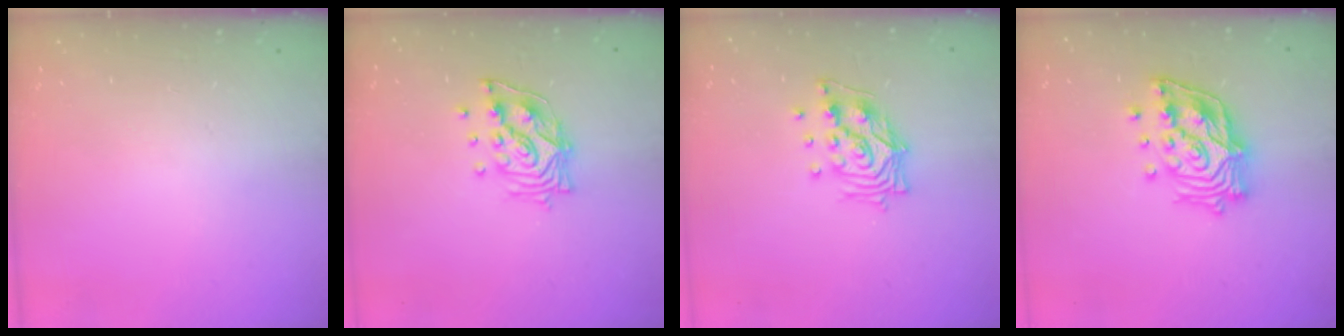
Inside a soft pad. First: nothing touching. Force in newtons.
{"total": 11.7, "press": 11.6, "slide": 1.4}
{"total": 13.1, "press": 13.0, "slide": 1.2}
{"total": 17.1, "press": 16.9, "slide": 2.5}